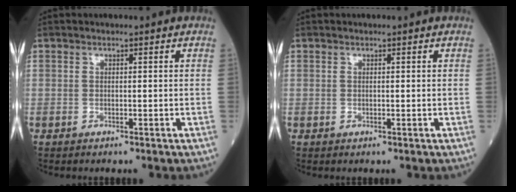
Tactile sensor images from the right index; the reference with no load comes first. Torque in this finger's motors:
{"motor_torque": [0.01, 0.01, 0.00, -0.01]}